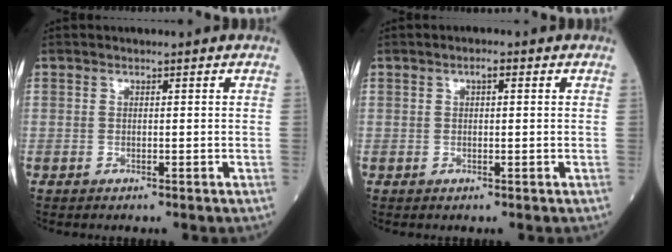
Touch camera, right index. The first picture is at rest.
{"total": 1.8, "force": [0.7, 0.8, 1.5], "torque": [-0.039, 0.010, 0.014]}